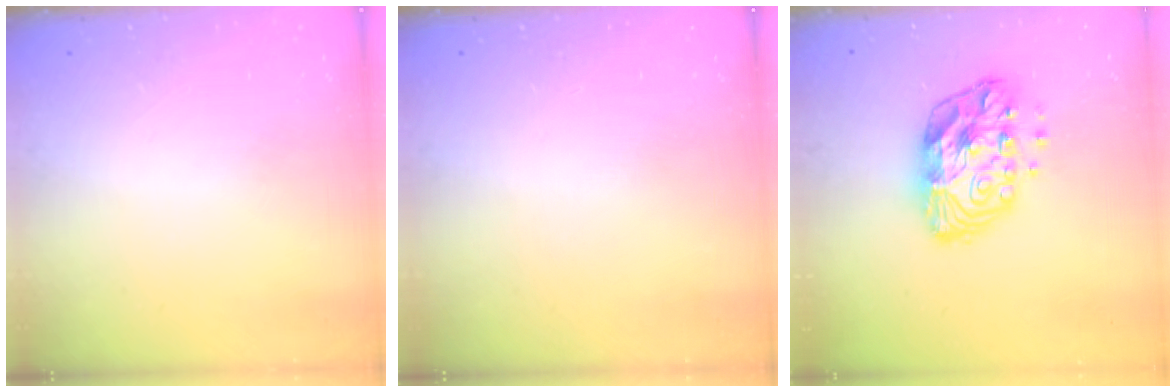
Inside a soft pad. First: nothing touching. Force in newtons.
{"total": 0.0}
{"total": 12.5, "press": 12.5, "slide": 0.9}